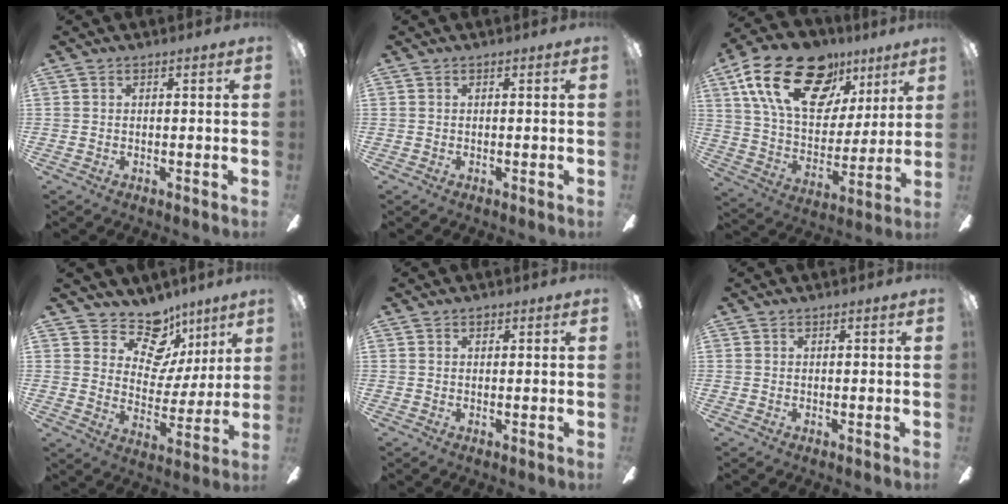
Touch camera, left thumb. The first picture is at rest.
{"total": 0.0}
{"total": 25.2, "force": [13.7, 14.1, 15.8], "torque": [-0.273, -0.059, 0.246]}
{"total": 13.9, "force": [9.5, 8.6, 5.3], "torque": [-0.083, -0.065, 0.179]}
{"total": 0.7, "force": [0.4, 0.5, 0.4], "torque": [0.001, -0.001, 0.006]}
{"total": 0.0}